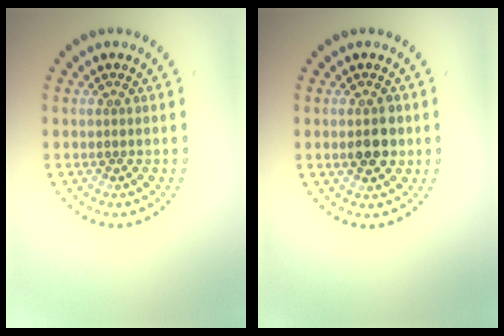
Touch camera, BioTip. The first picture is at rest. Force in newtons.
{"total": 3.0, "press": 3.0, "slide": 0.2}